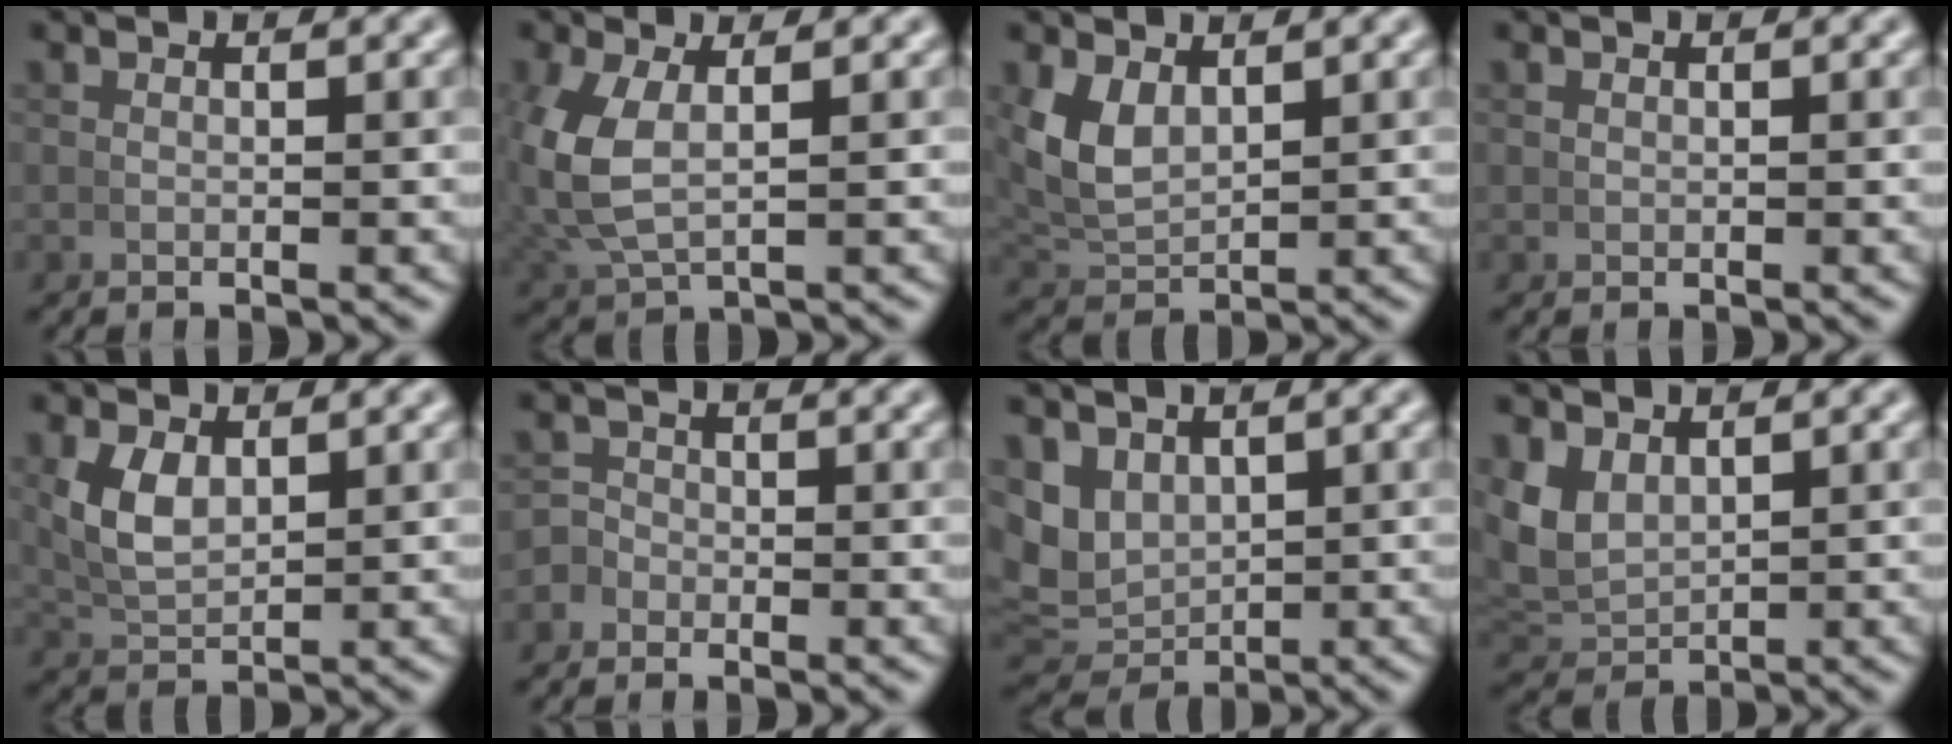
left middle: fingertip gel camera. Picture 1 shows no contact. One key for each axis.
{"total": 4.6, "fx": 0.9, "fy": 2.8, "fz": 3.6, "tx": -0.109, "ty": -0.009, "tz": 0.032}
{"total": 4.0, "fx": 1.4, "fy": 2.6, "fz": 2.7, "tx": -0.076, "ty": -0.007, "tz": 0.039}
{"total": 0.0}
{"total": 3.5, "fx": 1.2, "fy": 2.1, "fz": 2.5, "tx": -0.059, "ty": -0.003, "tz": 0.032}
{"total": 1.8, "fx": -1.0, "fy": 1.5, "fz": 0.2, "tx": 0.002, "ty": -0.004, "tz": -0.024}
{"total": 7.8, "fx": 1.1, "fy": 6.8, "fz": 3.6, "tx": -0.112, "ty": -0.036, "tz": 0.033}
{"total": 5.0, "fx": 1.2, "fy": 4.0, "fz": 2.7, "tx": -0.096, "ty": -0.024, "tz": 0.038}